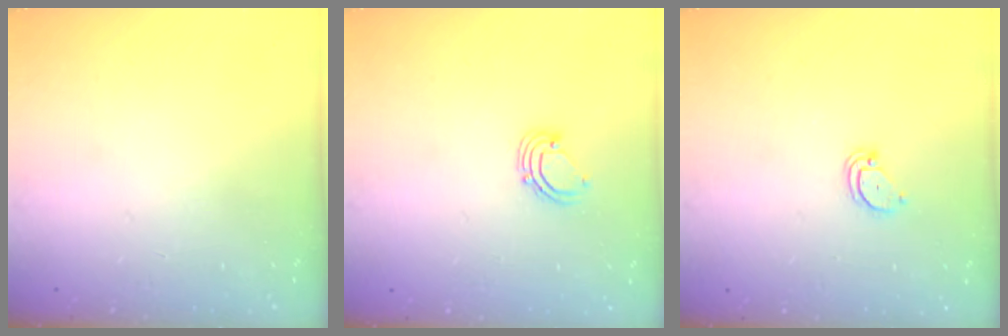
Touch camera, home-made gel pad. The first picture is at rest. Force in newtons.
{"total": 2.9, "press": 2.9, "slide": 0.2}
{"total": 2.7, "press": 2.7, "slide": 0.2}